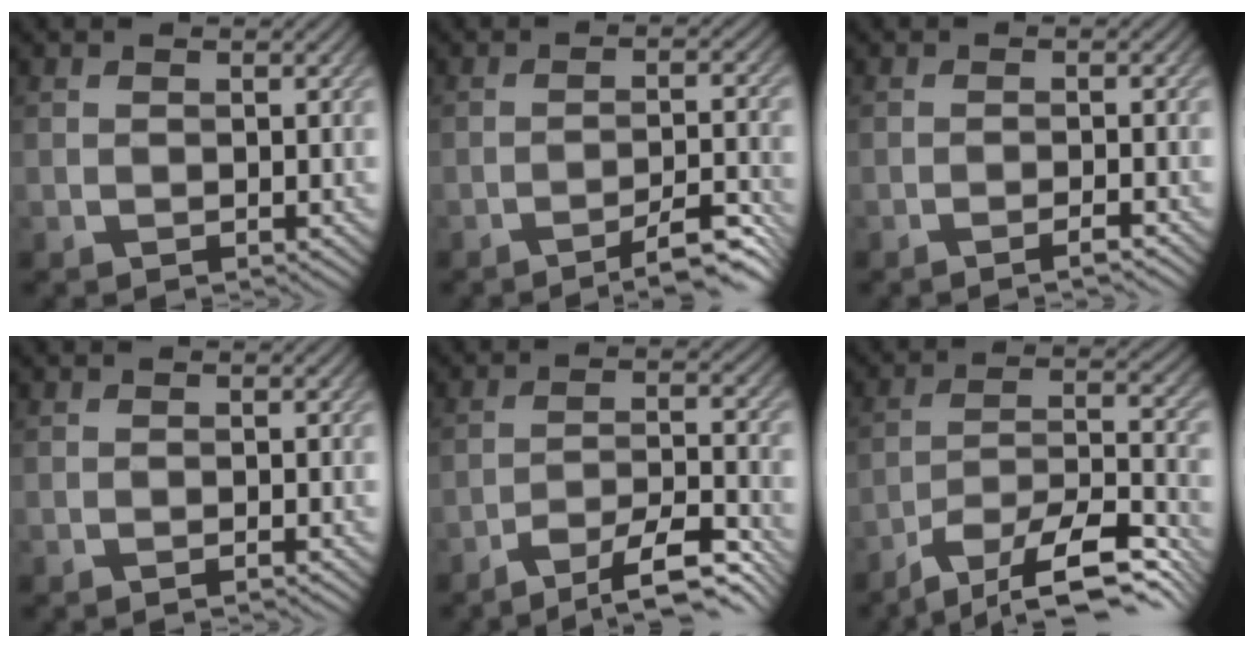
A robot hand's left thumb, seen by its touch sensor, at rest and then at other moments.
{"total": 6.1, "force": [-4.4, 0.9, 4.2], "torque": [-0.063, 0.013, -0.067]}
{"total": 2.2, "force": [-1.5, 0.2, 1.6], "torque": [-0.018, 0.007, -0.035]}
{"total": 0.6, "force": [-0.4, 0.0, 0.4], "torque": [-0.008, 0.001, -0.011]}
{"total": 8.8, "force": [-6.7, 1.9, 5.4], "torque": [-0.105, 0.004, -0.108]}
{"total": 14.0, "force": [-10.7, 3.6, 8.4], "torque": [-0.153, -0.007, -0.169]}